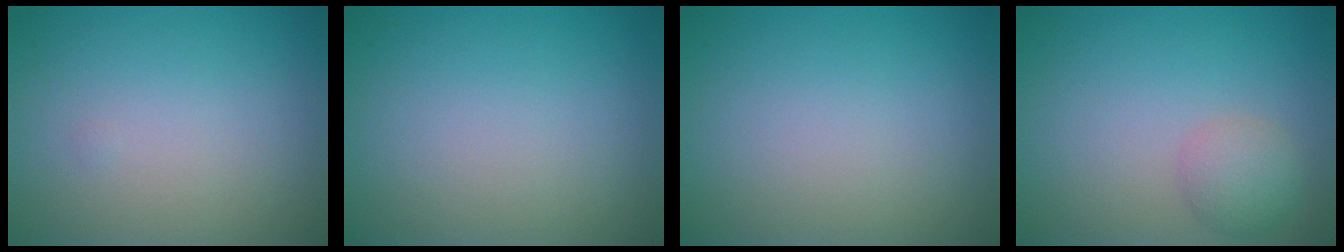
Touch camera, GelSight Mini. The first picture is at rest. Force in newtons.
{"total": 0.0}
{"total": 0.0}
{"total": 2.6, "press": 2.6, "slide": 0.1}